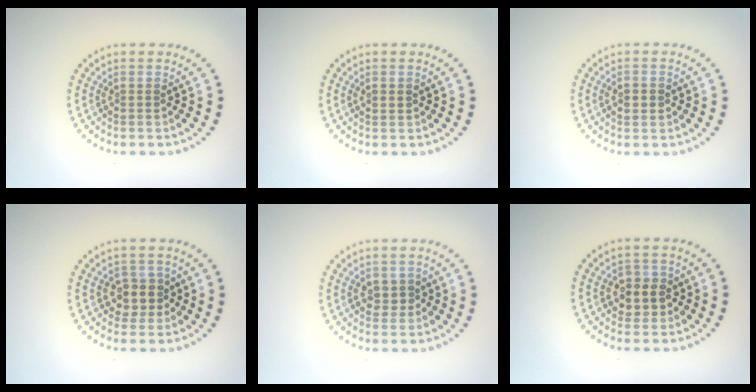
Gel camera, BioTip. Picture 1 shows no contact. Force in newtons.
{"total": 1.1, "press": 1.1, "slide": 0.1}
{"total": 1.9, "press": 1.9, "slide": 0.1}
{"total": 2.5, "press": 2.3, "slide": 0.9}
{"total": 1.5, "press": 1.4, "slide": 0.2}
{"total": 2.6, "press": 2.6, "slide": 0.7}